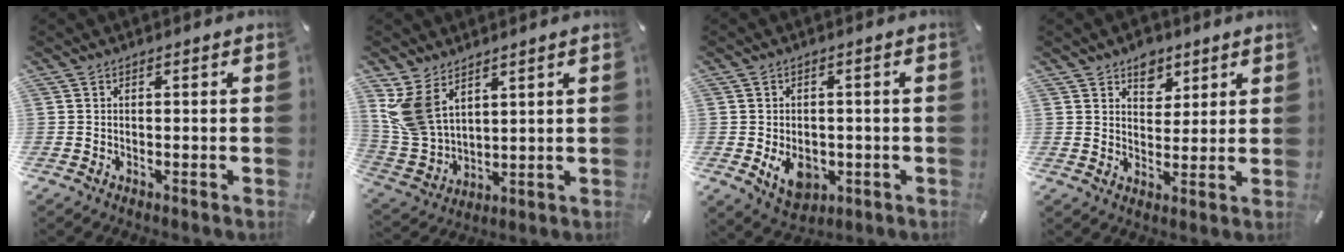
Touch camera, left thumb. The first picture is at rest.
{"total": 12.0, "force": [6.5, 7.8, 6.5], "torque": [-0.175, -0.022, 0.124]}
{"total": 7.6, "force": [-1.8, 5.8, 4.5], "torque": [-0.060, -0.002, -0.032]}
{"total": 6.3, "force": [4.0, 4.6, 1.5], "torque": [0.000, -0.023, 0.065]}